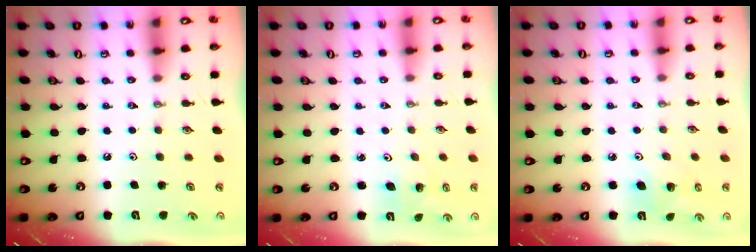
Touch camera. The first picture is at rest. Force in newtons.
{"total": 2.5, "press": 2.5, "slide": 0.1}
{"total": 5.3, "press": 5.1, "slide": 1.6}